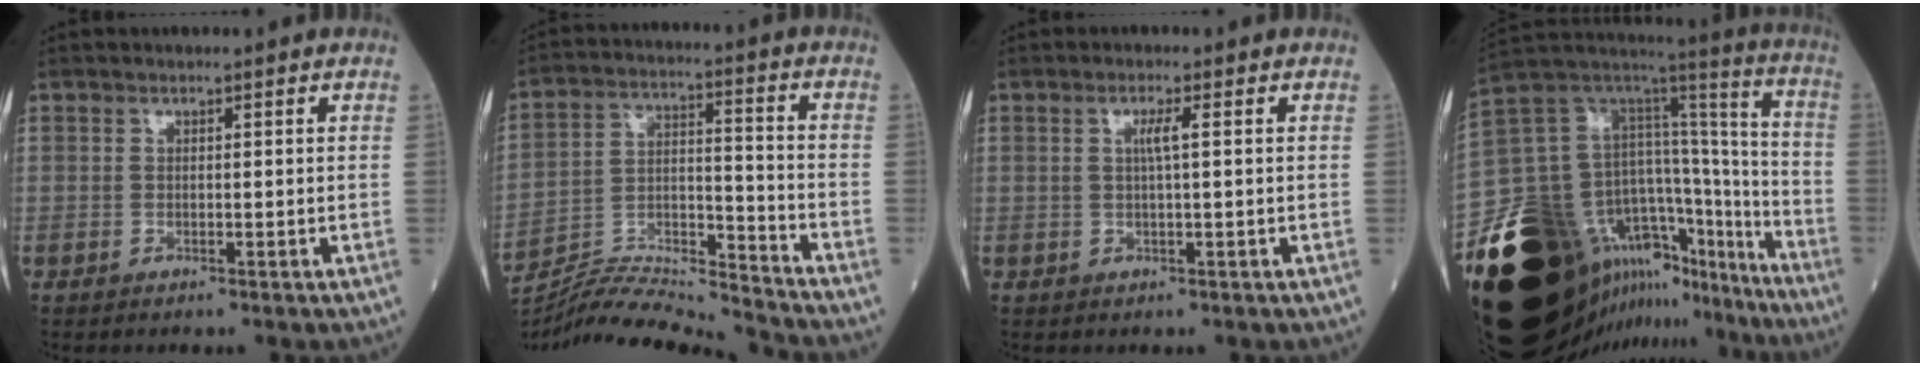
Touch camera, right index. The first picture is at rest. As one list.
[{"total": 14.1, "force": [-13.8, -1.4, 2.1], "torque": [-0.040, 0.024, -0.248]}, {"total": 2.1, "force": [0.4, -0.2, 2.1], "torque": [-0.041, 0.000, 0.006]}, {"total": 39.8, "force": [-26.4, 18.5, 23.3], "torque": [-0.425, 0.006, -0.399]}]